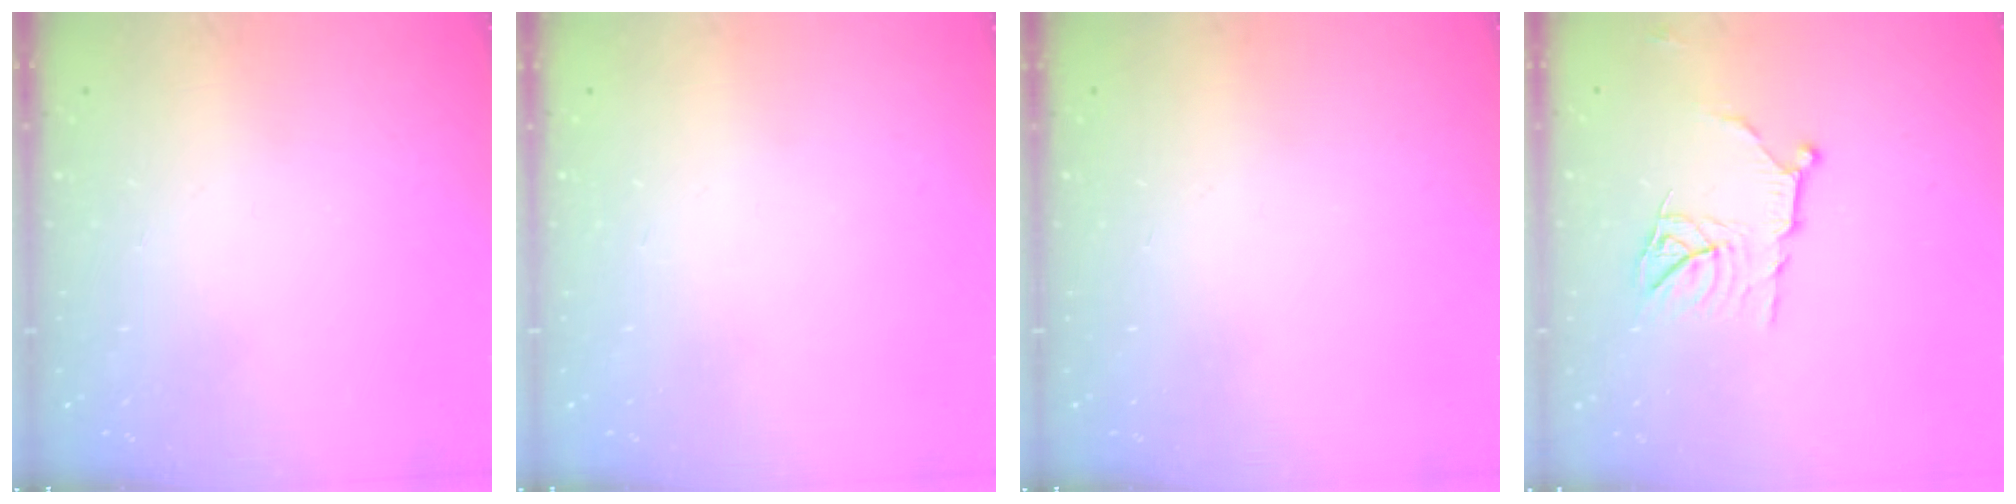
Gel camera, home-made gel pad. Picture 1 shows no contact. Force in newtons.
{"total": 0.0}
{"total": 0.0}
{"total": 10.8, "press": 10.8, "slide": 0.4}